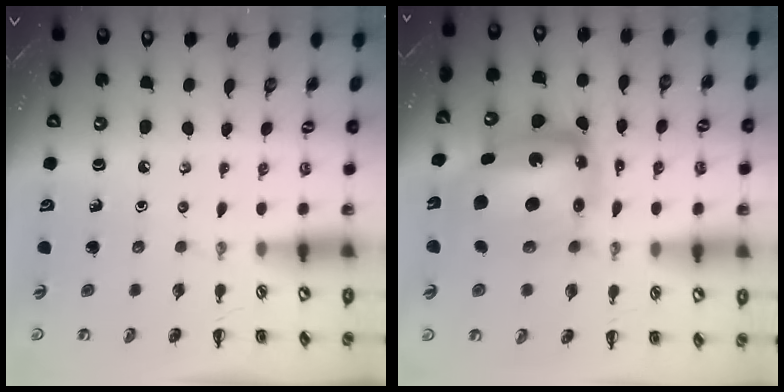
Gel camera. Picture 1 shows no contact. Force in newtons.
{"total": 14.2, "press": 13.6, "slide": 4.0}